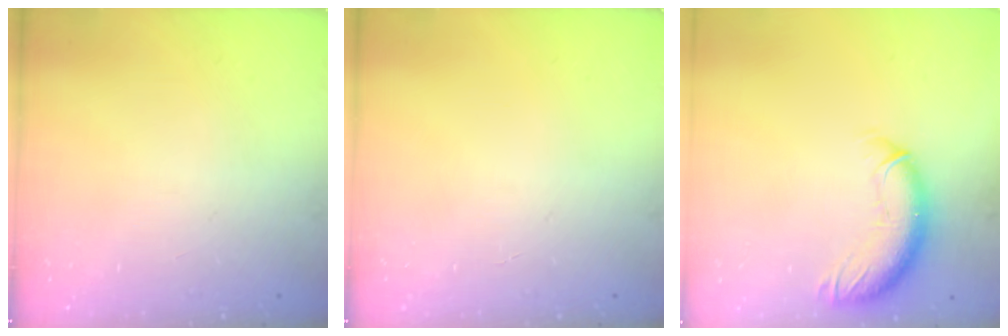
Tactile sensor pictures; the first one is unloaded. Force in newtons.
{"total": 0.0}
{"total": 11.5, "press": 11.2, "slide": 2.6}